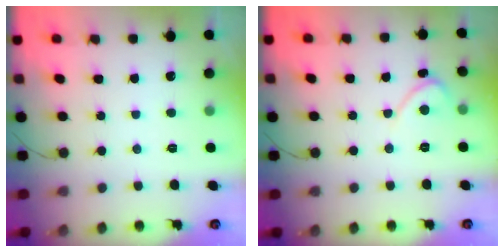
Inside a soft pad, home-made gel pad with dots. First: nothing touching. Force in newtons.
{"total": 2.2, "press": 2.2, "slide": 0.2}